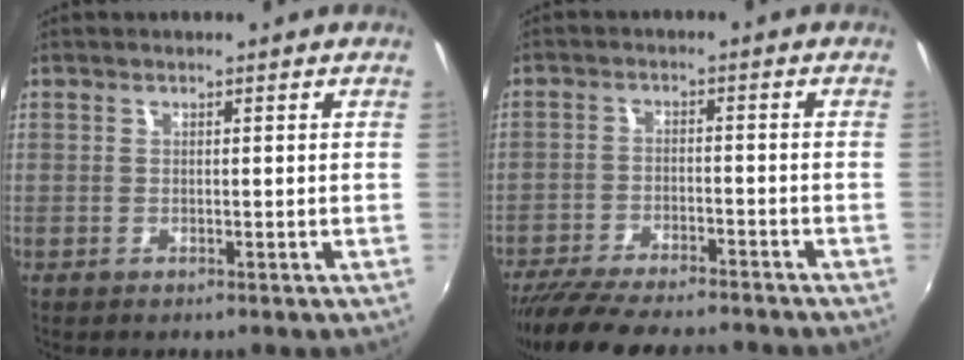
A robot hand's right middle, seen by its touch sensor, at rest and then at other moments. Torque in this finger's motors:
{"motor_torque": [1.08, -1.05, 0.41, 0.09]}